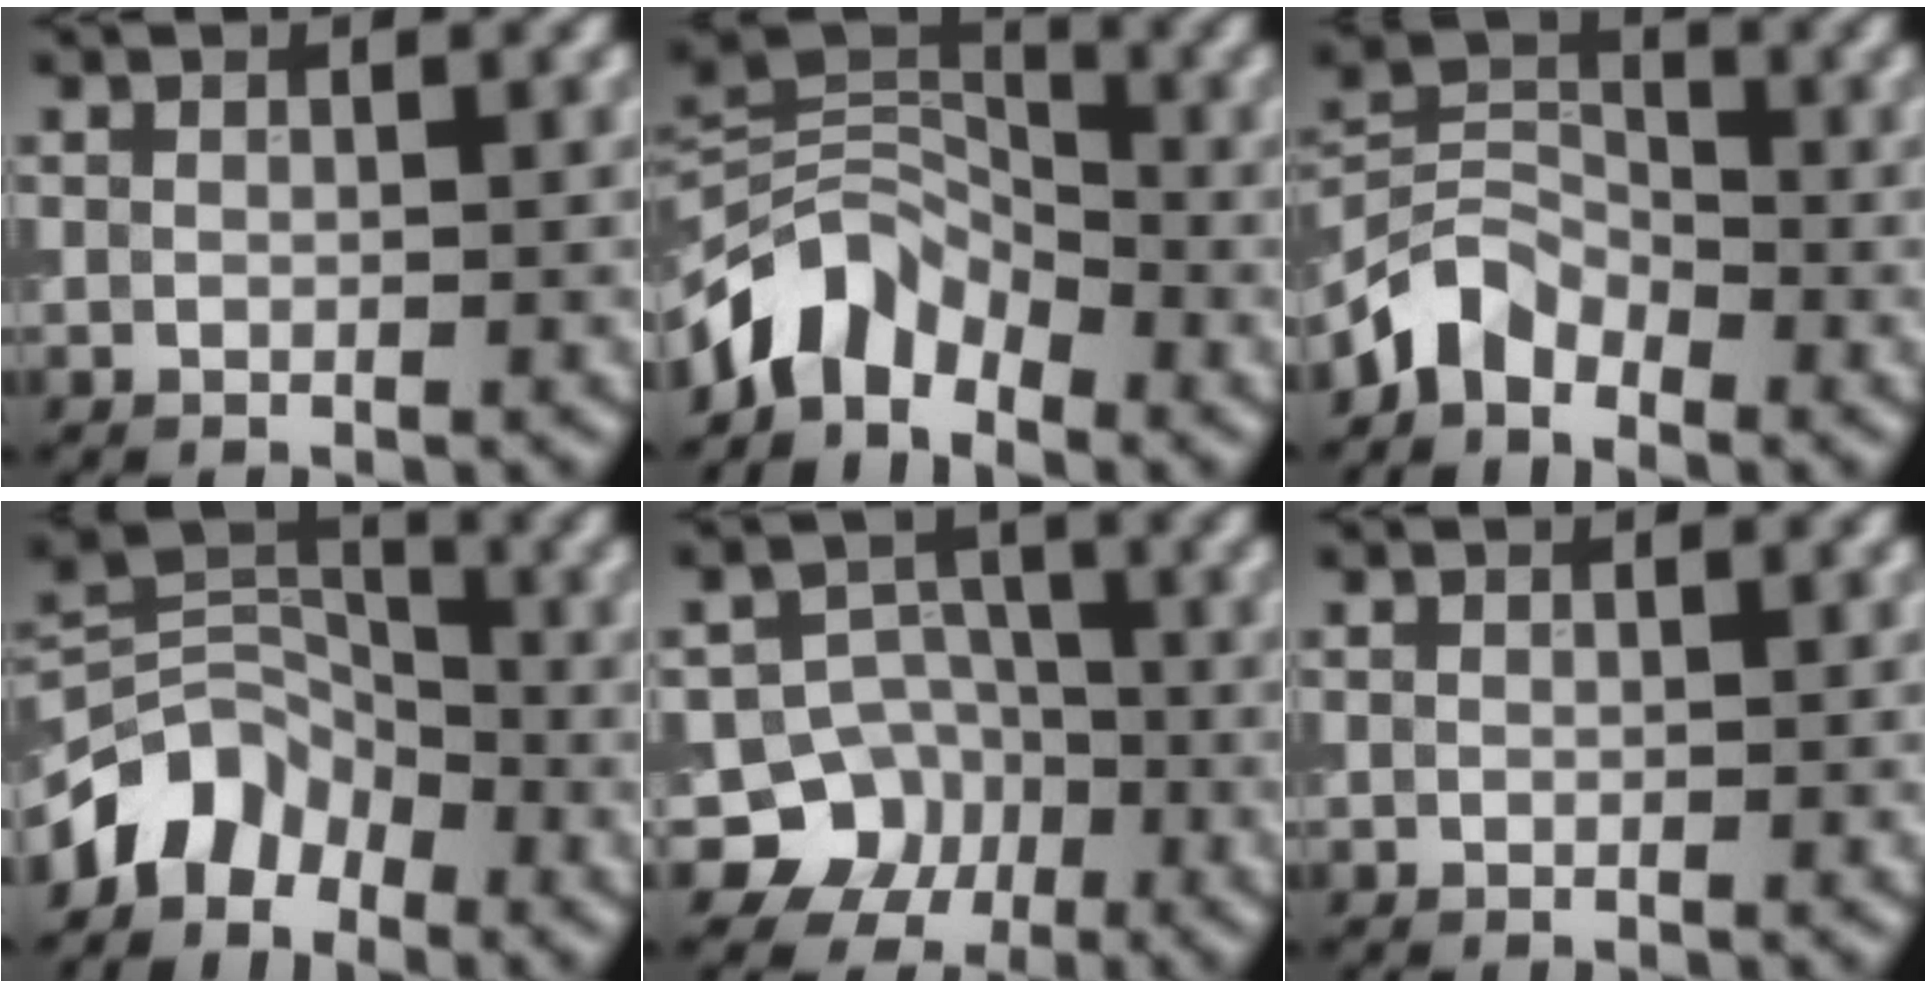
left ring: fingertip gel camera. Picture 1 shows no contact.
{"total": 5.2, "force": [-3.4, 3.1, 2.3], "torque": [-0.023, 0.005, -0.077]}
{"total": 3.9, "force": [-2.9, 2.3, 1.2], "torque": [-0.023, 0.009, -0.068]}
{"total": 4.5, "force": [-3.0, 3.0, 1.4], "torque": [-0.012, 0.010, -0.065]}
{"total": 8.2, "force": [-3.9, 7.2, 1.1], "torque": [0.007, -0.002, -0.086]}
{"total": 0.0}